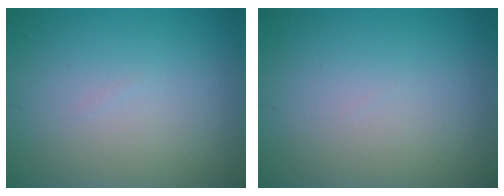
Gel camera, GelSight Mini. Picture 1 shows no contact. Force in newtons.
{"total": 0.0}